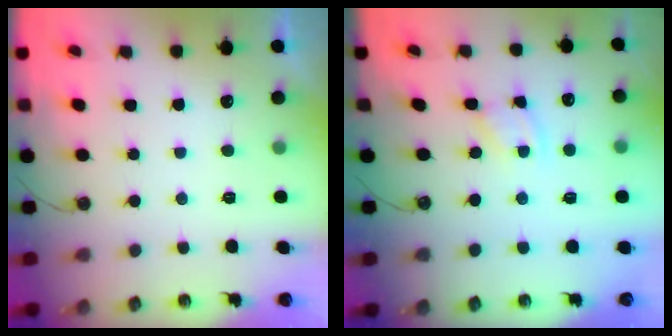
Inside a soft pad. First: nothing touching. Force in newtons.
{"total": 2.5, "press": 2.4, "slide": 0.3}